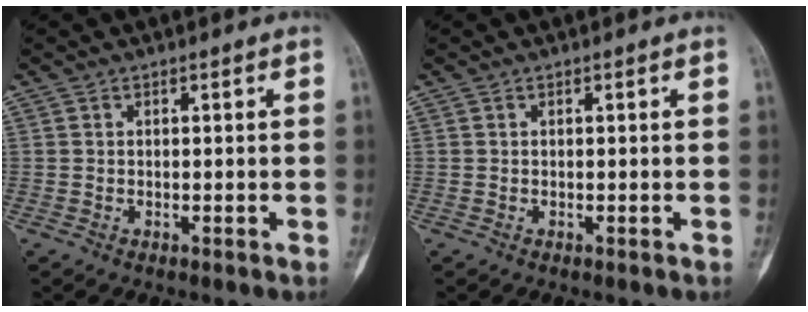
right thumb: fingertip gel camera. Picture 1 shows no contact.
{"total": 0.0}